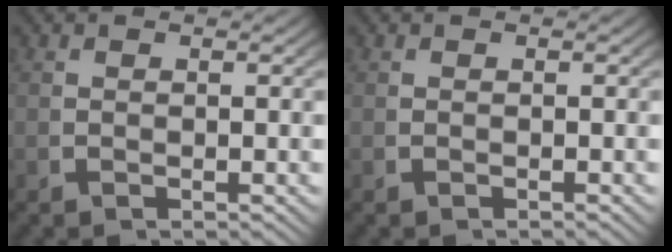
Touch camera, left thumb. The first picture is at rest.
{"total": 0.0}